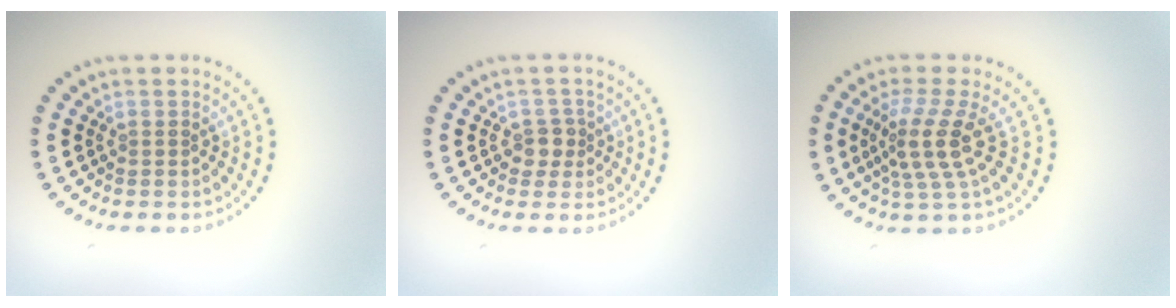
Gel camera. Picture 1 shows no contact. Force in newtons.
{"total": 1.8, "press": 1.5, "slide": 0.9}
{"total": 3.8, "press": 2.9, "slide": 2.5}